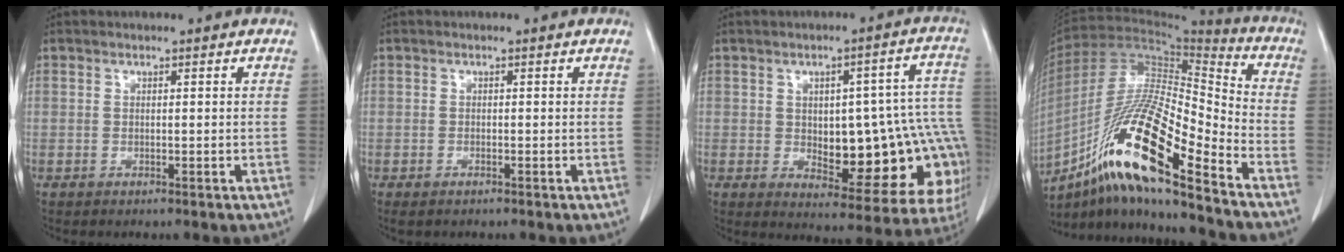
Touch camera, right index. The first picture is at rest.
{"total": 0.9, "force": [-0.6, 0.3, 0.5], "torque": [-0.009, -0.002, -0.005]}
{"total": 20.0, "force": [-2.6, 8.2, 18.0], "torque": [-0.149, 0.041, -0.005]}
{"total": 19.8, "force": [-11.2, 2.0, 16.2], "torque": [-0.319, -0.016, -0.204]}